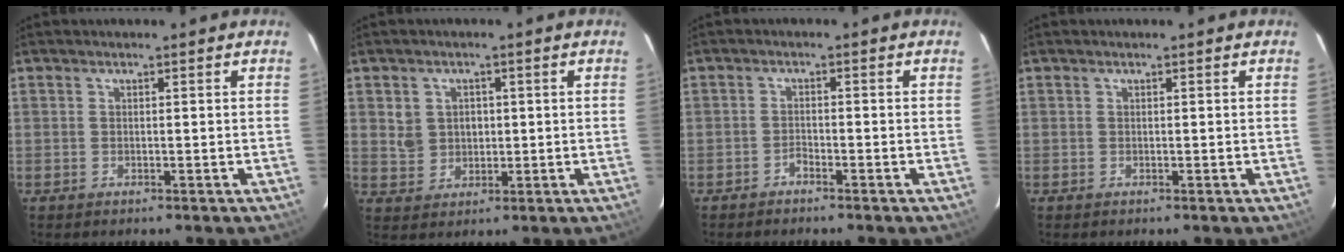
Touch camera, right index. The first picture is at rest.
{"total": 5.1, "force": [0.9, 4.6, 1.9], "torque": [-0.037, 0.010, 0.025]}
{"total": 1.3, "force": [-1.3, 0.3, 0.3], "torque": [-0.010, 0.003, -0.025]}
{"total": 0.0}